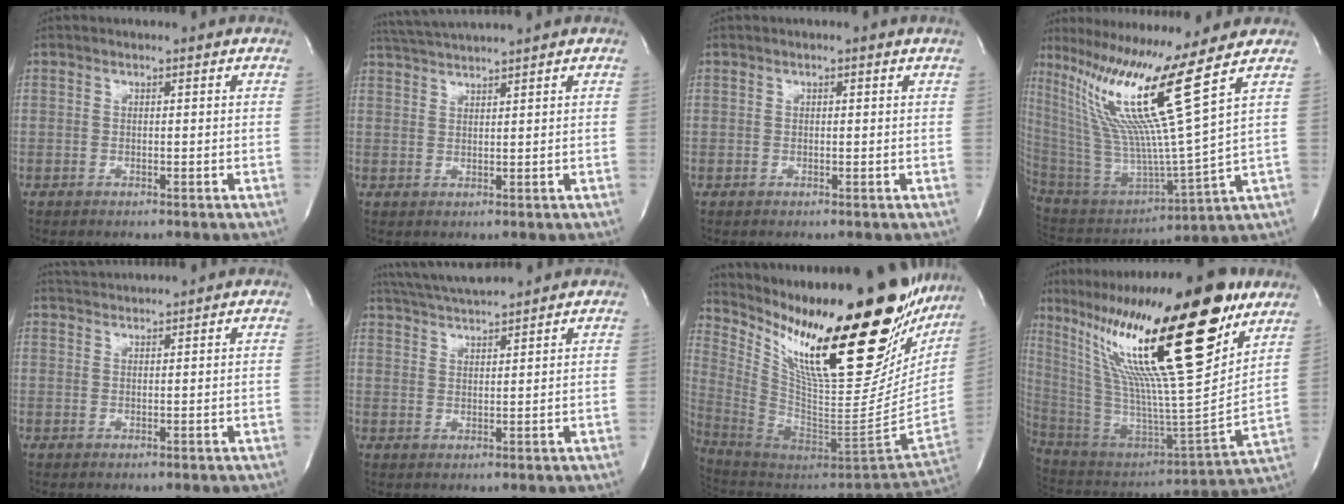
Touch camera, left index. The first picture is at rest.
{"total": 4.8, "force": [4.4, -1.6, 1.3], "torque": [-0.027, 0.010, 0.084]}
{"total": 0.7, "force": [0.2, 0.0, 0.7], "torque": [-0.015, -0.003, 0.001]}
{"total": 19.3, "force": [11.1, -3.5, 15.4], "torque": [-0.290, -0.037, 0.203]}
{"total": 2.8, "force": [2.7, -0.7, 0.1], "torque": [-0.004, 0.013, 0.056]}
{"total": 7.7, "force": [7.1, -0.4, 2.8], "torque": [-0.060, 0.018, 0.123]}
{"total": 35.5, "force": [22.8, 9.2, 25.5], "torque": [-0.406, -0.017, 0.357]}
{"total": 32.7, "force": [19.9, 3.2, 25.7], "torque": [-0.470, 0.000, 0.341]}